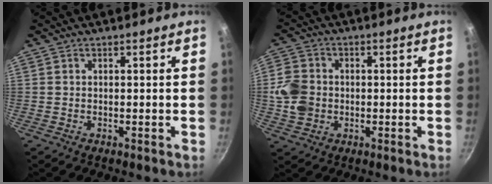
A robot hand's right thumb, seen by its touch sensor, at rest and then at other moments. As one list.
[{"total": 8.2, "force": [-0.7, 7.0, 4.3], "torque": [-0.067, 0.008, -0.021]}]